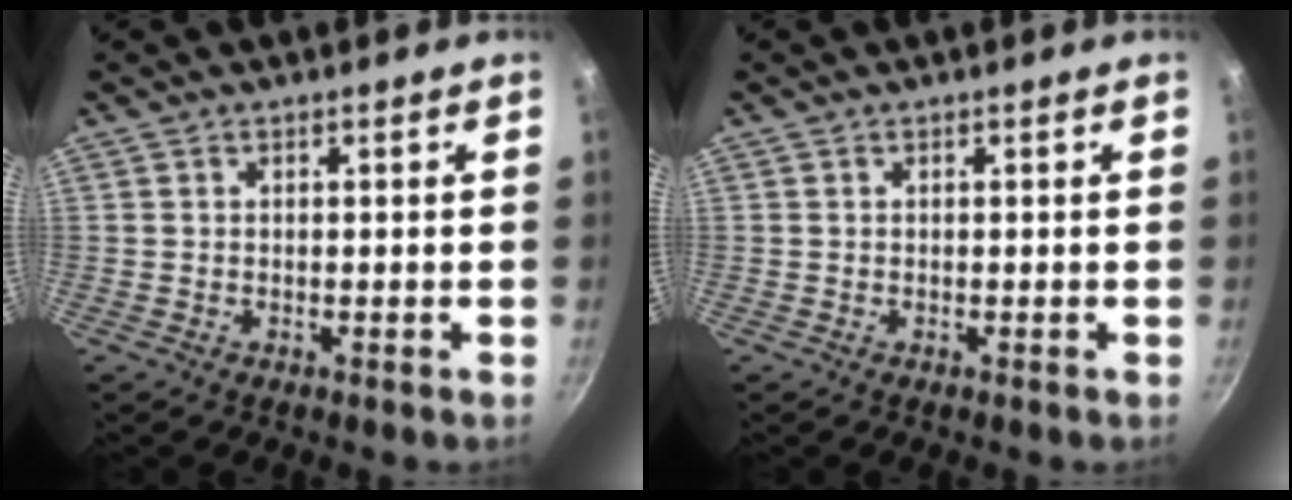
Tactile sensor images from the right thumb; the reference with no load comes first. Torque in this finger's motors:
{"motor_torque": [-0.34, 0.03, 0.26, -0.13, -0.01]}